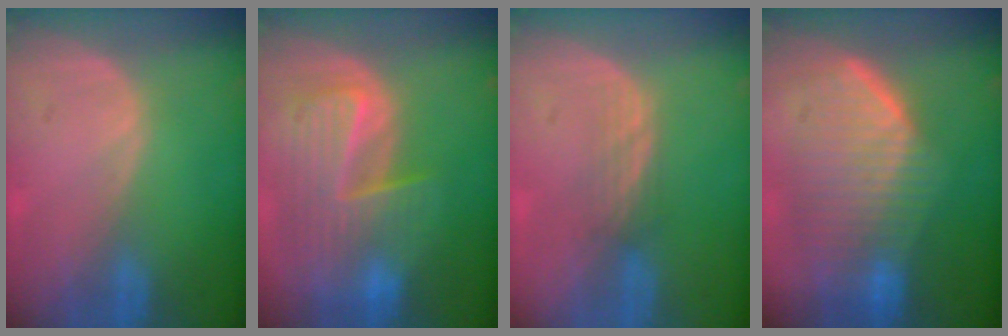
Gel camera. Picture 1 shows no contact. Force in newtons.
{"total": 10.1, "press": 8.8, "slide": 5.0}
{"total": 2.3, "press": 2.2, "slide": 0.6}
{"total": 9.6, "press": 9.0, "slide": 3.4}